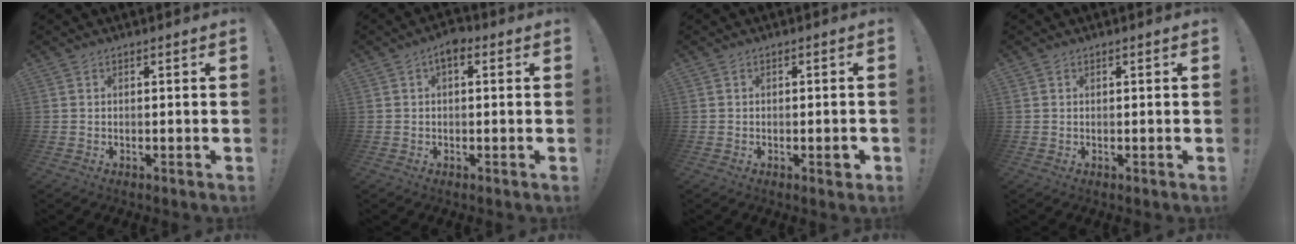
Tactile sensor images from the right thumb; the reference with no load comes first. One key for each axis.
{"total": 3.4, "fx": 0.9, "fy": 1.7, "fz": 2.8, "tx": -0.039, "ty": 0.000, "tz": 0.012}
{"total": 2.5, "fx": -1.1, "fy": 0.8, "fz": 2.1, "tx": -0.027, "ty": 0.004, "tz": -0.019}
{"total": 0.0}